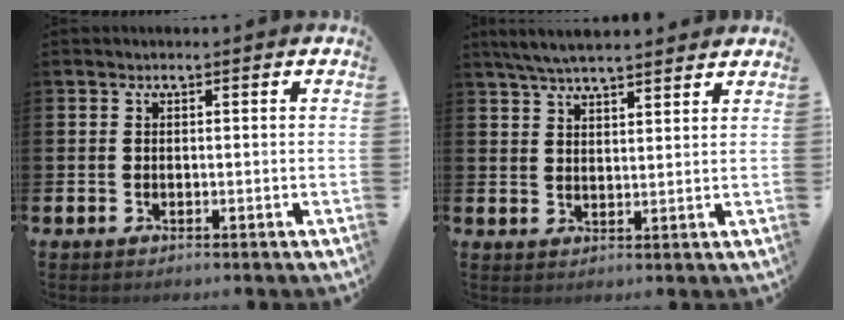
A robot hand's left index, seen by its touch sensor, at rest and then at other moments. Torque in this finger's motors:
{"motor_torque": [1.13, -1.01, 0.35, 0.21]}